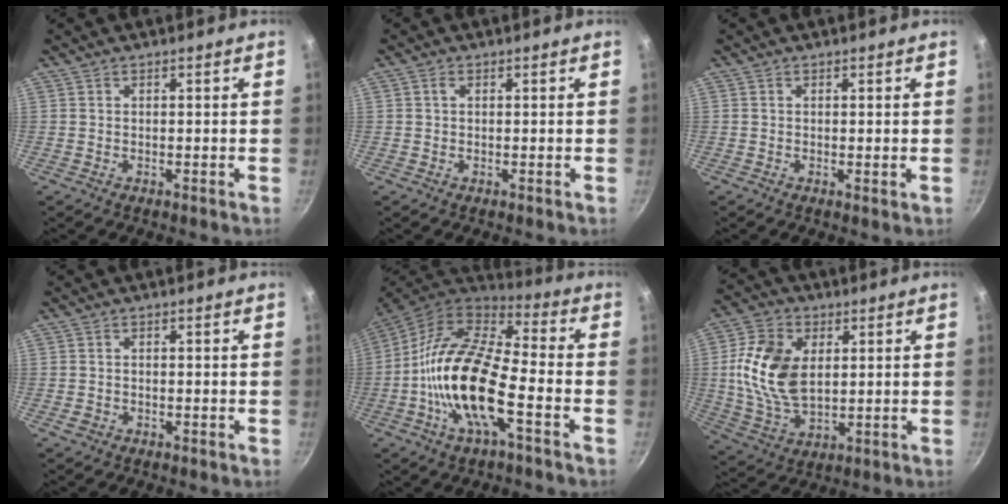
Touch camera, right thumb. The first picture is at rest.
{"total": 1.1, "force": [0.3, 0.8, 0.7], "torque": [-0.012, 0.006, 0.004]}
{"total": 0.7, "force": [0.1, 0.1, 0.6], "torque": [-0.012, -0.003, 0.000]}
{"total": 1.4, "force": [-0.6, 1.1, 0.6], "torque": [-0.013, 0.003, -0.008]}
{"total": 19.3, "force": [-5.0, 7.5, 17.0], "torque": [-0.317, 0.037, -0.114]}
{"total": 14.8, "force": [2.3, 9.5, 11.1], "torque": [-0.200, -0.009, 0.047]}